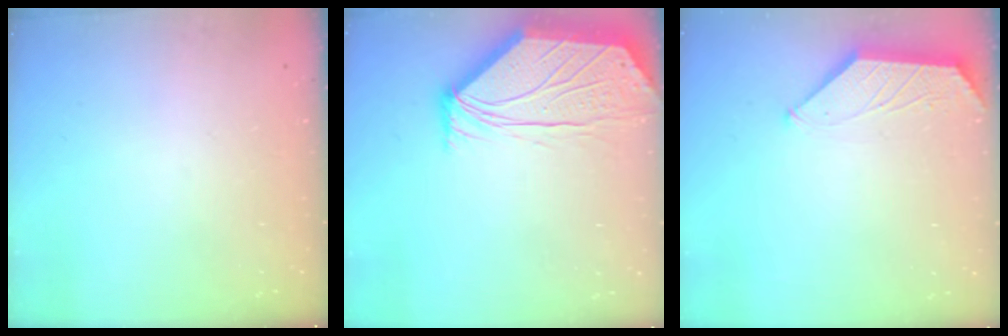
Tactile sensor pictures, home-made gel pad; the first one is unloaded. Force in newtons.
{"total": 5.2, "press": 5.2, "slide": 0.4}
{"total": 1.1, "press": 1.0, "slide": 0.4}